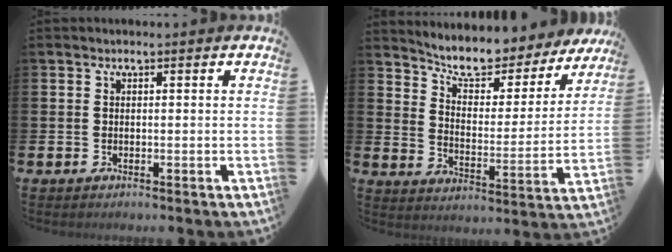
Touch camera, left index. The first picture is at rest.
{"total": 8.4, "force": [7.8, 2.4, 2.3], "torque": [-0.071, -0.059, 0.132]}